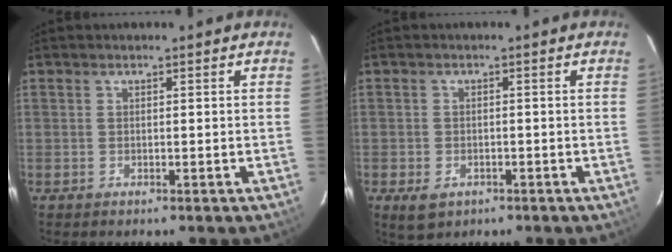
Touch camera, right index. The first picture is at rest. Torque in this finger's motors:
{"motor_torque": [0.50, -0.53, 0.13, 0.01]}